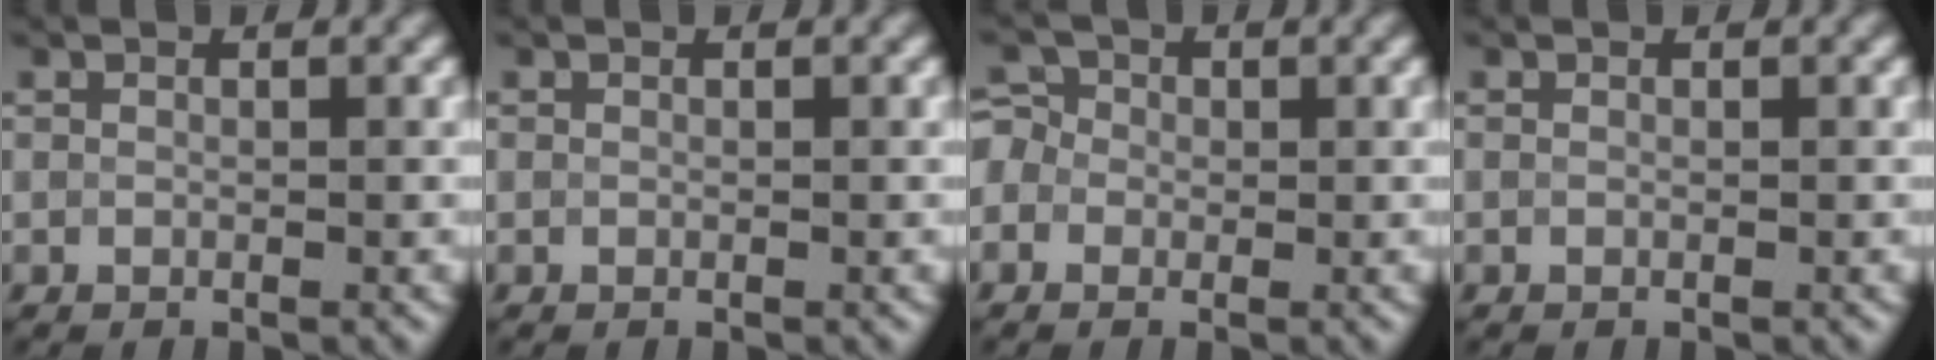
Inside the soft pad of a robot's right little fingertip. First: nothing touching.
{"total": 0.0}
{"total": 2.8, "force": [0.0, 2.6, 1.1], "torque": [-0.008, 0.020, -0.025]}
{"total": 0.0}